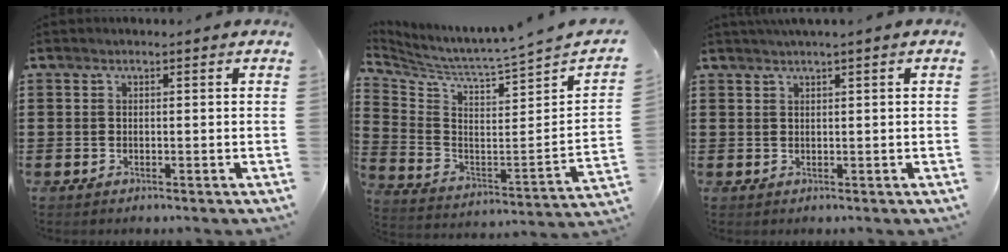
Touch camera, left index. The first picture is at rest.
{"total": 3.3, "force": [2.8, -1.6, 0.6], "torque": [-0.035, -0.066, 0.035]}
{"total": 1.2, "force": [0.9, -0.3, 0.7], "torque": [-0.012, -0.001, 0.017]}